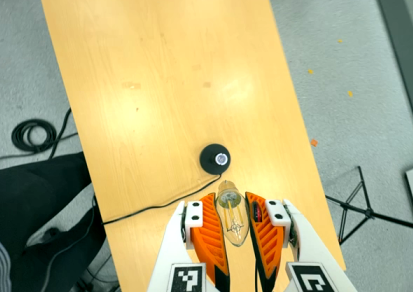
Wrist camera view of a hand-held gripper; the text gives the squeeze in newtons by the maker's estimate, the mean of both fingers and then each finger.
{"total": 22.9, "left": 26.3, "right": 19.5}